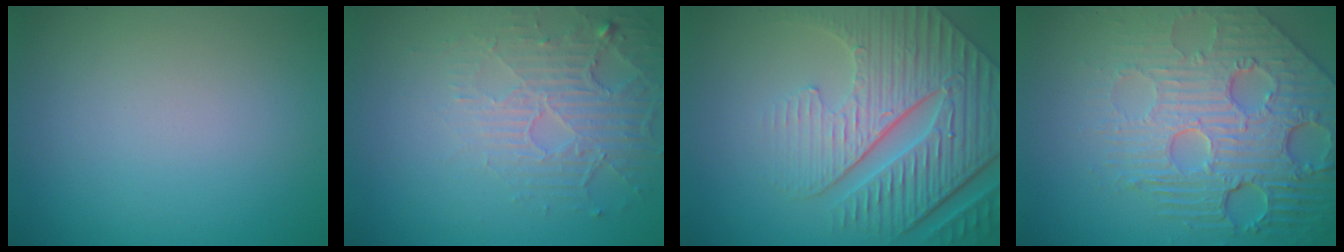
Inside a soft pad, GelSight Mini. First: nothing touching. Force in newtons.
{"total": 5.4, "press": 3.4, "slide": 4.2}
{"total": 8.3, "press": 6.2, "slide": 5.5}
{"total": 8.6, "press": 5.9, "slide": 6.2}